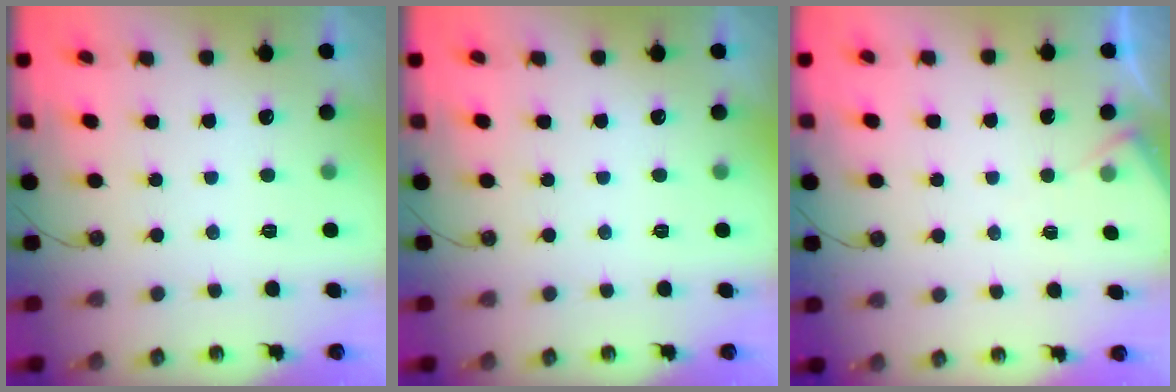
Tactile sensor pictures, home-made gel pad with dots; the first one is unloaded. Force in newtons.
{"total": 0.0}
{"total": 4.3, "press": 4.2, "slide": 0.6}